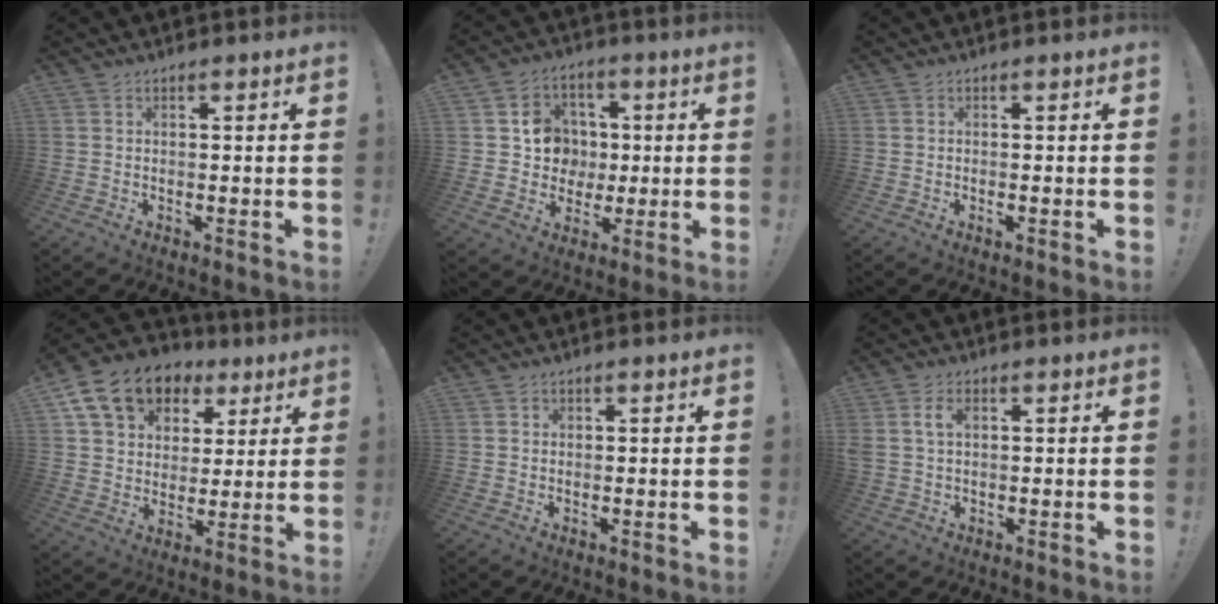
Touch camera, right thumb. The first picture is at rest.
{"total": 11.4, "force": [1.1, 10.9, 3.4], "torque": [-0.046, 0.004, 0.034]}
{"total": 0.9, "force": [-0.6, 0.0, 0.7], "torque": [-0.017, 0.003, -0.011]}
{"total": 15.7, "force": [8.6, 11.1, 7.0], "torque": [-0.120, -0.038, 0.167]}
{"total": 0.8, "force": [0.3, 0.7, 0.1], "torque": [0.003, -0.001, 0.005]}
{"total": 4.5, "force": [1.2, 2.7, 3.4], "torque": [-0.072, 0.004, 0.020]}